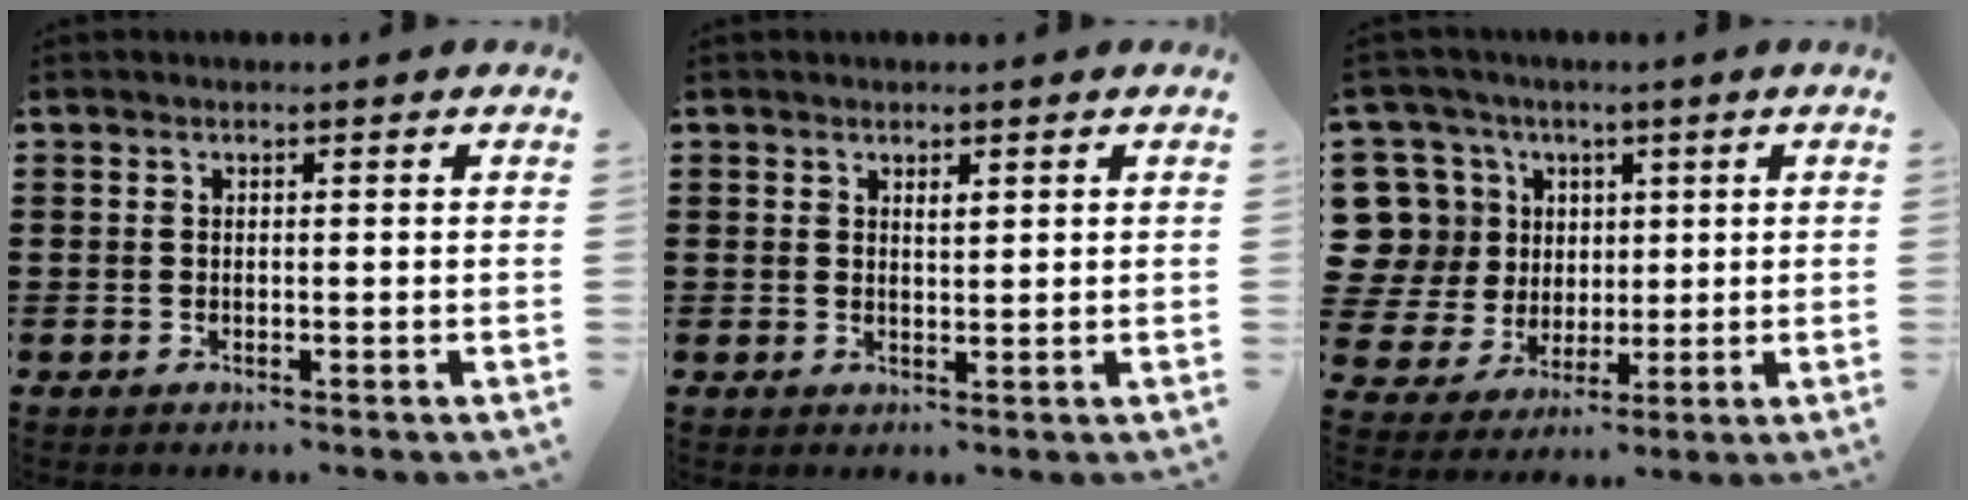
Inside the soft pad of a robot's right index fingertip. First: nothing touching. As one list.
[{"total": 1.1, "force": [0.8, 0.4, 0.7], "torque": [-0.015, 0.003, 0.014]}, {"total": 10.5, "force": [3.0, 9.8, 2.1], "torque": [-0.108, -0.014, 0.062]}]